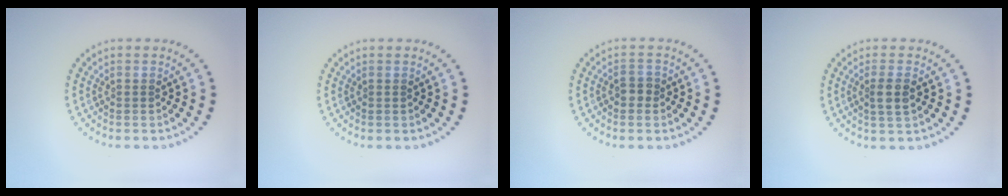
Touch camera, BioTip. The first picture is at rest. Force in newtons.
{"total": 0.0}
{"total": 1.4, "press": 1.3, "slide": 0.4}
{"total": 1.9, "press": 1.7, "slide": 0.9}